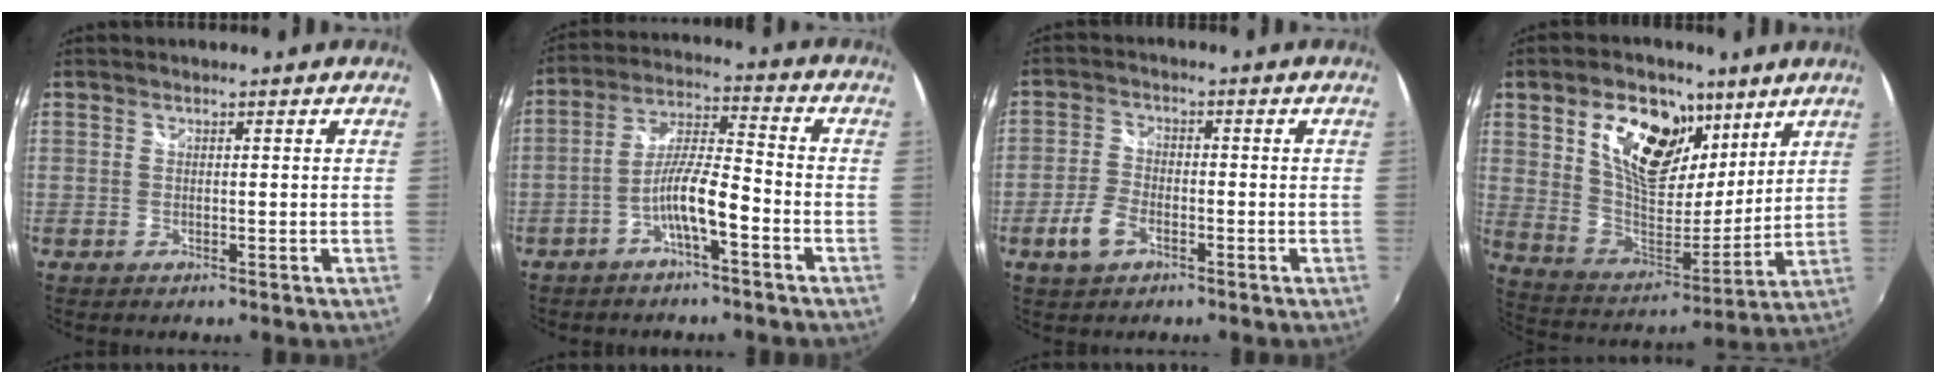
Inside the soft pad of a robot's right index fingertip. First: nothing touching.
{"total": 8.0, "force": [-4.1, 1.1, 6.8], "torque": [-0.141, 0.014, -0.075]}
{"total": 5.5, "force": [-2.8, 3.1, 3.6], "torque": [-0.084, 0.002, -0.051]}
{"total": 18.8, "force": [9.2, 10.4, 12.6], "torque": [-0.218, 0.005, 0.166]}